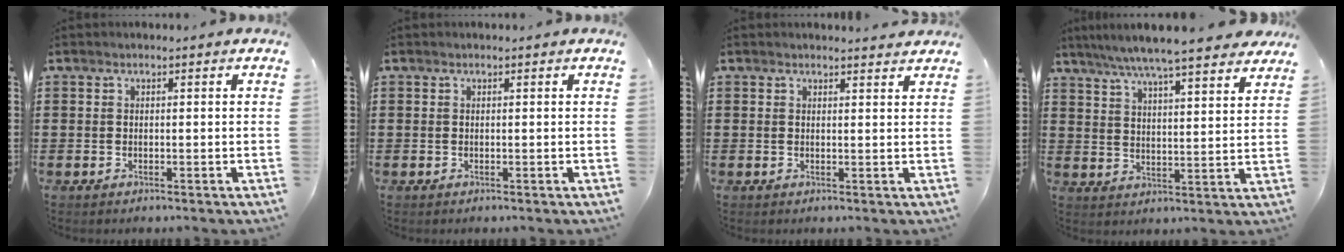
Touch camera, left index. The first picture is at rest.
{"total": 0.0}
{"total": 1.5, "force": [1.5, 0.0, 0.3], "torque": [-0.010, 0.000, 0.028]}
{"total": 6.6, "force": [5.9, -0.2, 3.0], "torque": [-0.081, -0.030, 0.101]}